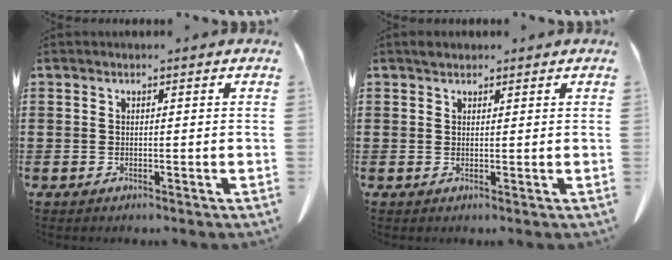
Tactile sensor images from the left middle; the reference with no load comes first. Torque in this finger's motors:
{"motor_torque": [0.37, 0.24, 0.03, 0.02]}